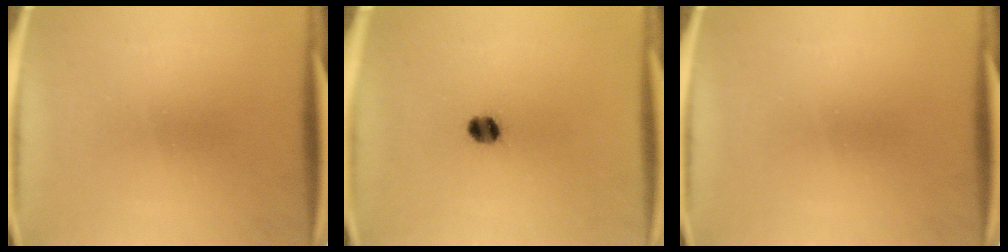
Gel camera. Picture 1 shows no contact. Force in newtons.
{"total": 3.8}
{"total": 0.0}